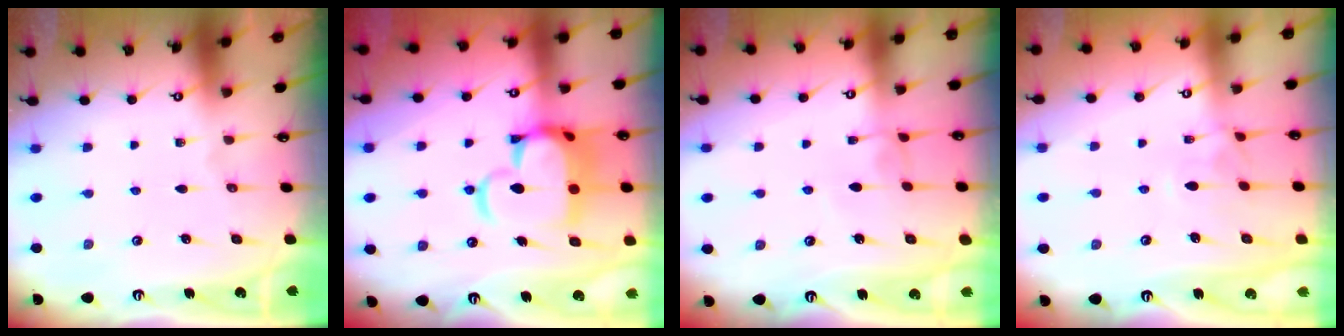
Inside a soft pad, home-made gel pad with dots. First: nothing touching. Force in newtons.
{"total": 12.6, "press": 12.5, "slide": 1.8}
{"total": 0.0}
{"total": 1.6, "press": 1.4, "slide": 0.7}